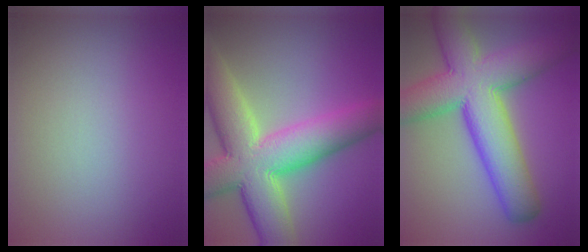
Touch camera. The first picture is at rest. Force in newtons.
{"total": 11.8, "press": 11.7, "slide": 0.9}
{"total": 11.3, "press": 11.2, "slide": 0.4}